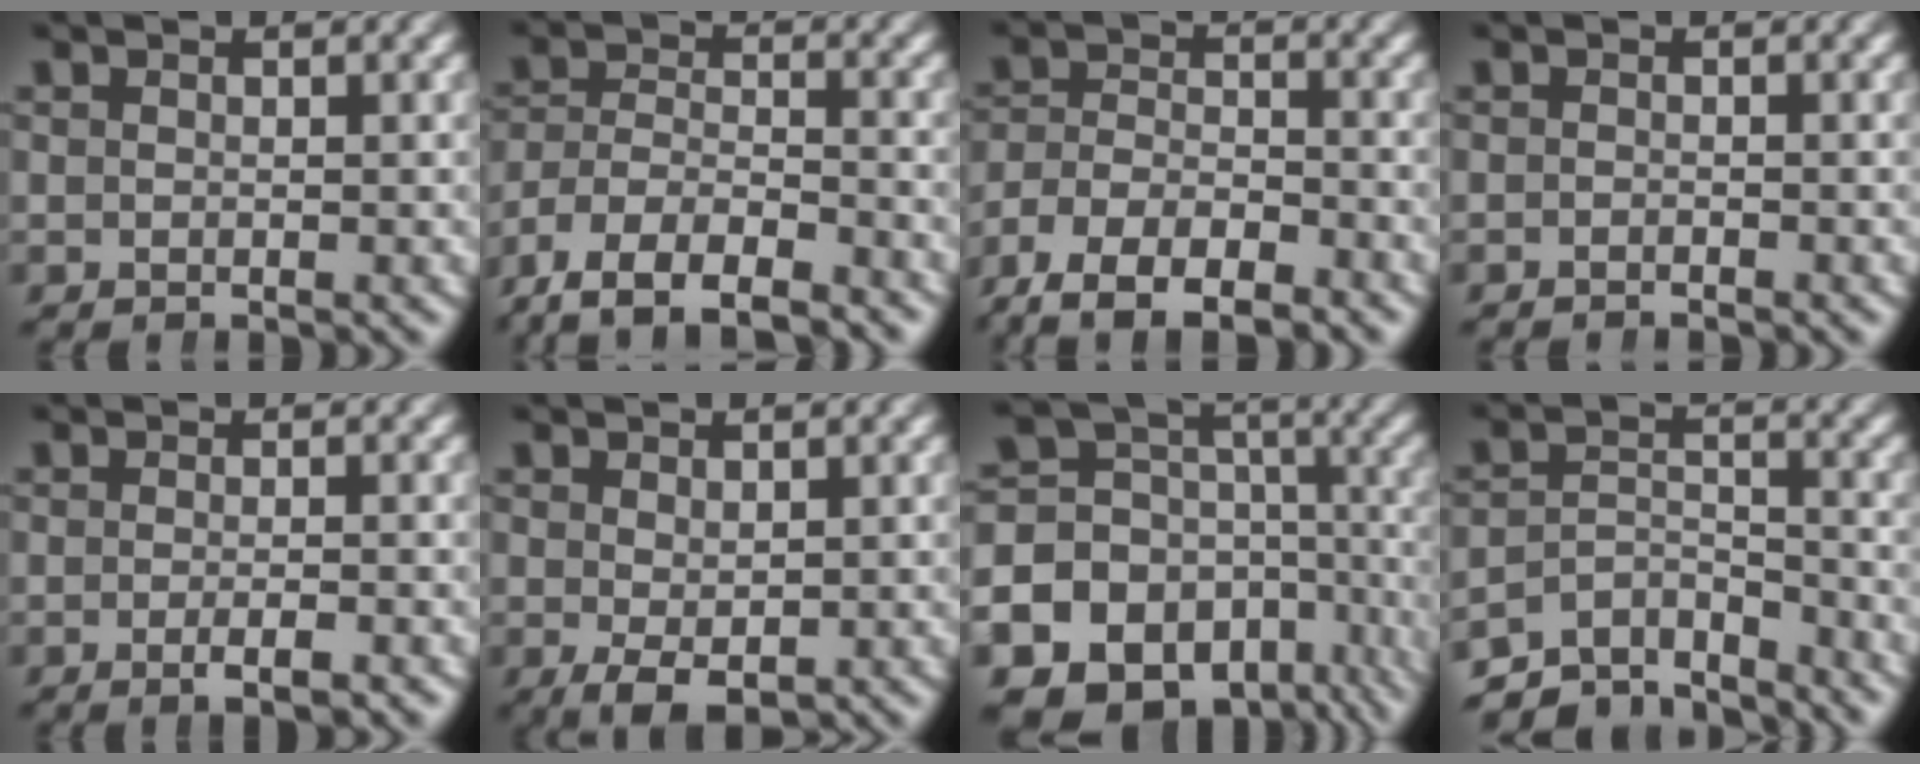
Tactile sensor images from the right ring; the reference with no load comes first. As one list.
[{"total": 9.8, "force": [-5.8, 6.5, 4.4], "torque": [-0.113, -0.049, -0.082]}, {"total": 8.8, "force": [-5.4, 5.6, 4.1], "torque": [-0.090, -0.035, -0.079]}, {"total": 1.0, "force": [-1.0, -0.2, 0.0], "torque": [-0.003, -0.005, -0.015]}, {"total": 2.3, "force": [-1.5, 0.3, 1.6], "torque": [-0.033, -0.004, -0.025]}, {"total": 3.2, "force": [-1.6, 1.2, 2.4], "torque": [-0.040, -0.026, -0.006]}, {"total": 21.2, "force": [-8.8, 17.0, 9.1], "torque": [-0.207, -0.093, -0.127]}, {"total": 7.9, "force": [-6.3, 3.8, 2.9], "torque": [-0.053, -0.031, -0.100]}]